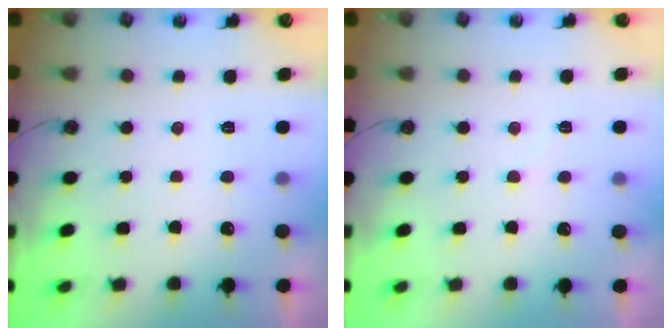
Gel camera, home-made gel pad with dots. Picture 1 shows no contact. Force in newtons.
{"total": 2.2, "press": 2.2, "slide": 0.4}